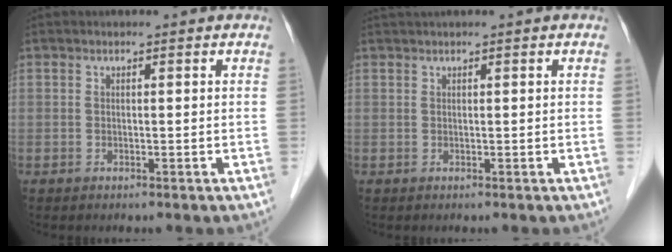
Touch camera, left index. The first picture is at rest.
{"total": 1.6, "force": [1.4, -0.2, 0.7], "torque": [-0.010, 0.022, 0.029]}